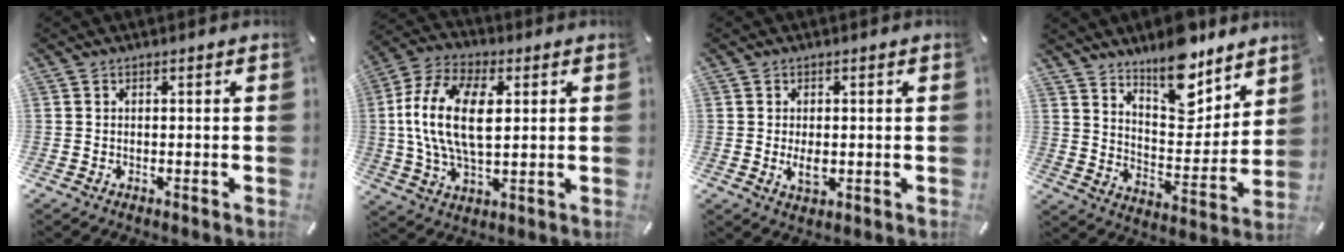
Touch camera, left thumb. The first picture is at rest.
{"total": 16.4, "force": [2.2, 9.1, 13.5], "torque": [-0.299, 0.005, 0.037]}
{"total": 3.4, "force": [-0.2, 2.0, 2.8], "torque": [-0.060, -0.006, -0.007]}
{"total": 14.8, "force": [12.1, 5.9, 6.1], "torque": [-0.084, -0.097, 0.214]}